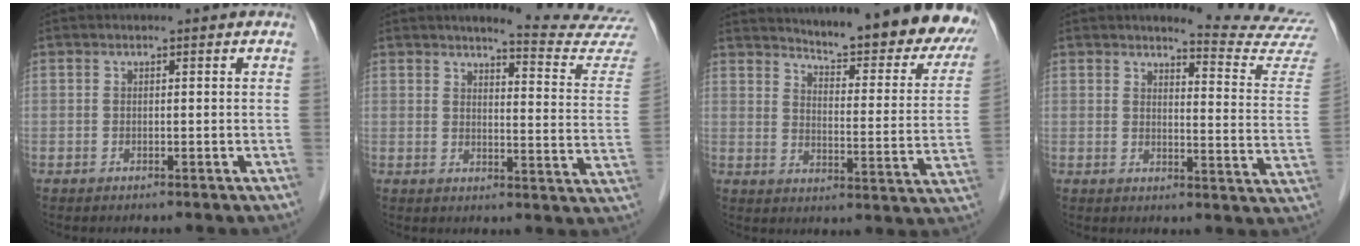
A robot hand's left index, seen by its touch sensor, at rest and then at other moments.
{"total": 14.2, "force": [13.9, -1.0, 2.8], "torque": [-0.028, -0.109, 0.142]}
{"total": 22.5, "force": [20.6, 3.1, 8.6], "torque": [-0.112, -0.083, 0.245]}
{"total": 12.9, "force": [12.7, -1.4, 1.5], "torque": [-0.013, -0.118, 0.128]}